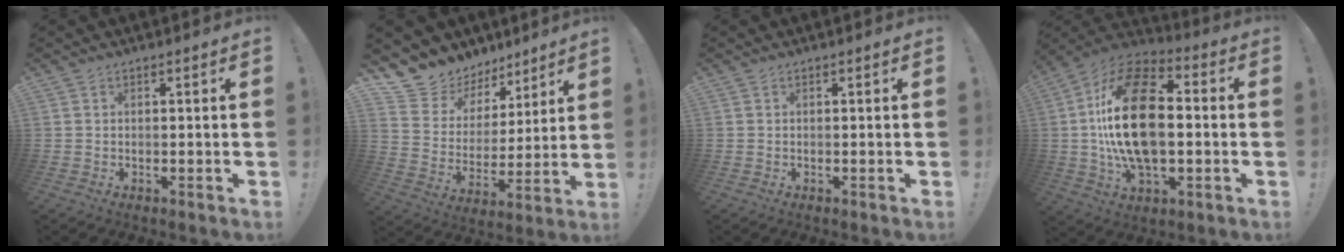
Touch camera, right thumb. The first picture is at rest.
{"total": 9.9, "force": [7.5, 6.4, 0.6], "torque": [-0.033, -0.069, 0.148]}
{"total": 0.0}
{"total": 25.2, "force": [0.2, 14.4, 20.7], "torque": [-0.385, 0.013, 0.000]}